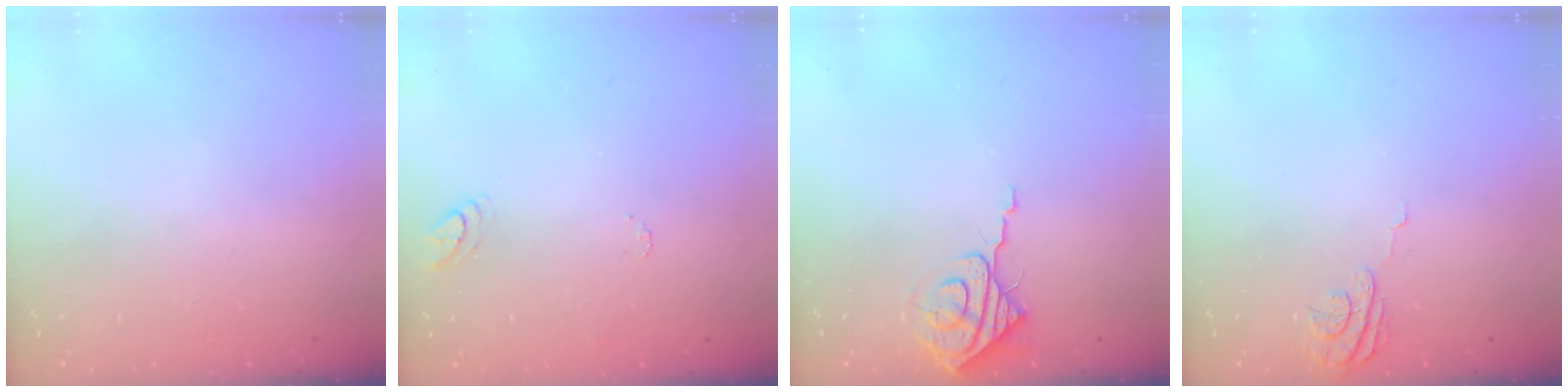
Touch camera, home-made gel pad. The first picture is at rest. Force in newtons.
{"total": 5.5, "press": 5.5, "slide": 0.7}
{"total": 8.9, "press": 8.9, "slide": 0.4}
{"total": 5.7, "press": 5.7, "slide": 0.6}